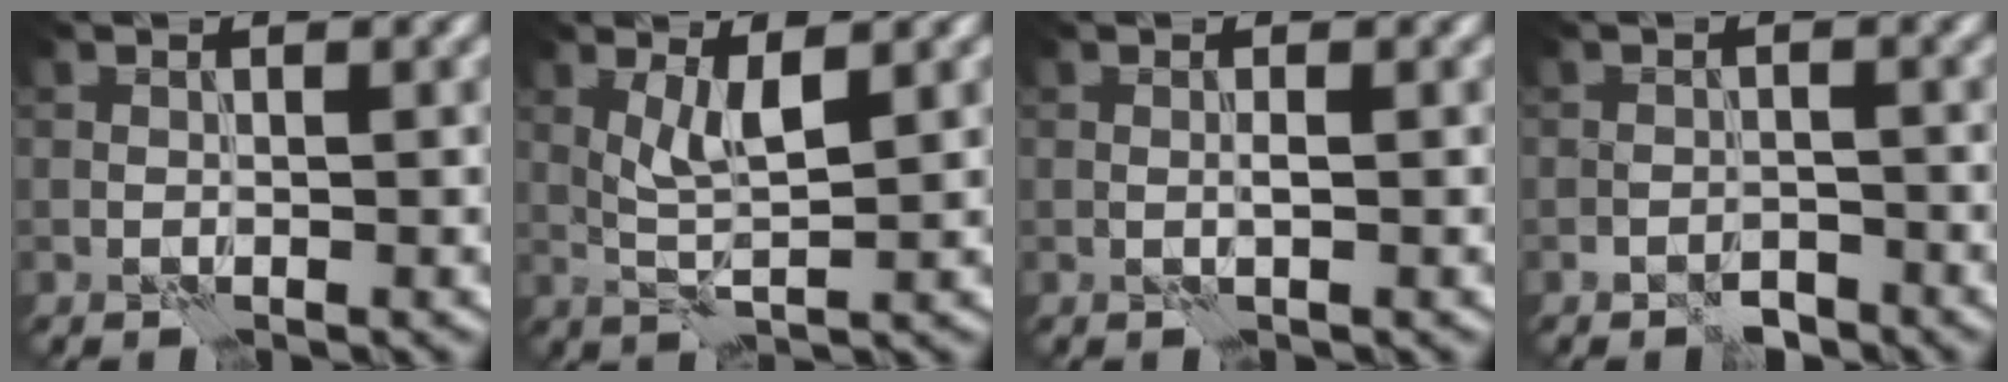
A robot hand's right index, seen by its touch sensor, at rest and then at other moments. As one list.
[{"total": 3.0, "force": [1.3, 0.5, 2.7], "torque": [-0.053, -0.004, 0.026]}, {"total": 0.6, "force": [0.1, -0.3, 0.5], "torque": [-0.011, 0.004, 0.000]}, {"total": 1.5, "force": [-1.3, 0.6, 0.4], "torque": [0.000, 0.005, -0.025]}]